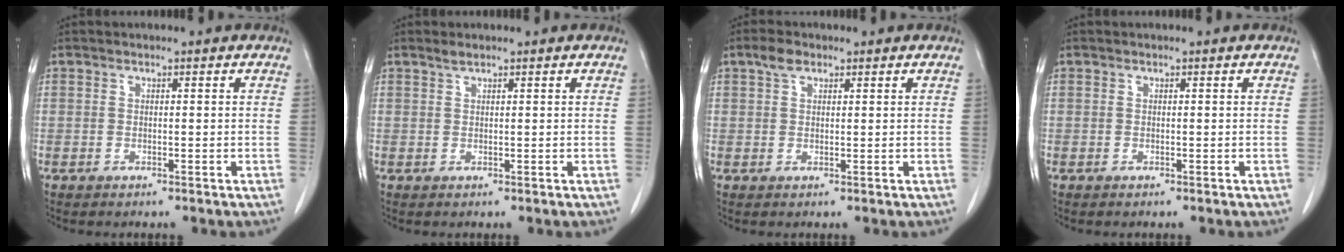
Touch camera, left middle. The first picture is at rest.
{"total": 0.9, "force": [0.8, 0.0, 0.4], "torque": [-0.012, 0.001, 0.018]}
{"total": 2.3, "force": [1.5, 1.2, 1.3], "torque": [-0.029, 0.008, 0.029]}
{"total": 0.0}